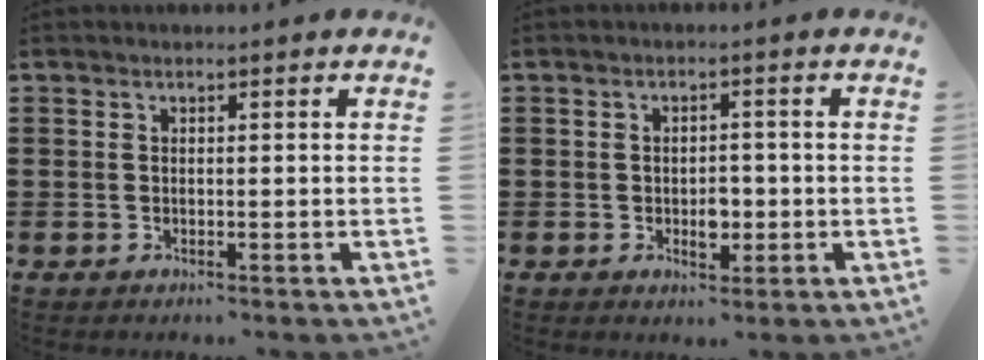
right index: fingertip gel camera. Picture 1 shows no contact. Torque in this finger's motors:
{"motor_torque": [0.79, 0.43, 0.12, 0.03]}